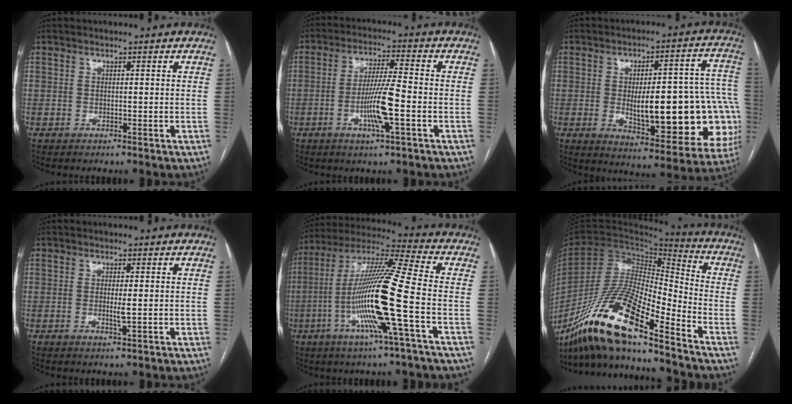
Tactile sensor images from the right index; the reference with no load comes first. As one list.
[{"total": 8.5, "force": [-2.5, 0.1, 8.2], "torque": [-0.155, -0.003, -0.048]}, {"total": 23.9, "force": [-3.2, 6.9, 22.6], "torque": [-0.222, 0.029, -0.015]}, {"total": 2.0, "force": [-0.1, 0.1, 2.0], "torque": [-0.037, -0.002, 0.001]}, {"total": 18.1, "force": [-4.6, -0.9, 17.5], "torque": [-0.343, -0.007, -0.098]}, {"total": 19.8, "force": [-14.7, 2.1, 13.1], "torque": [-0.264, -0.027, -0.278]}]